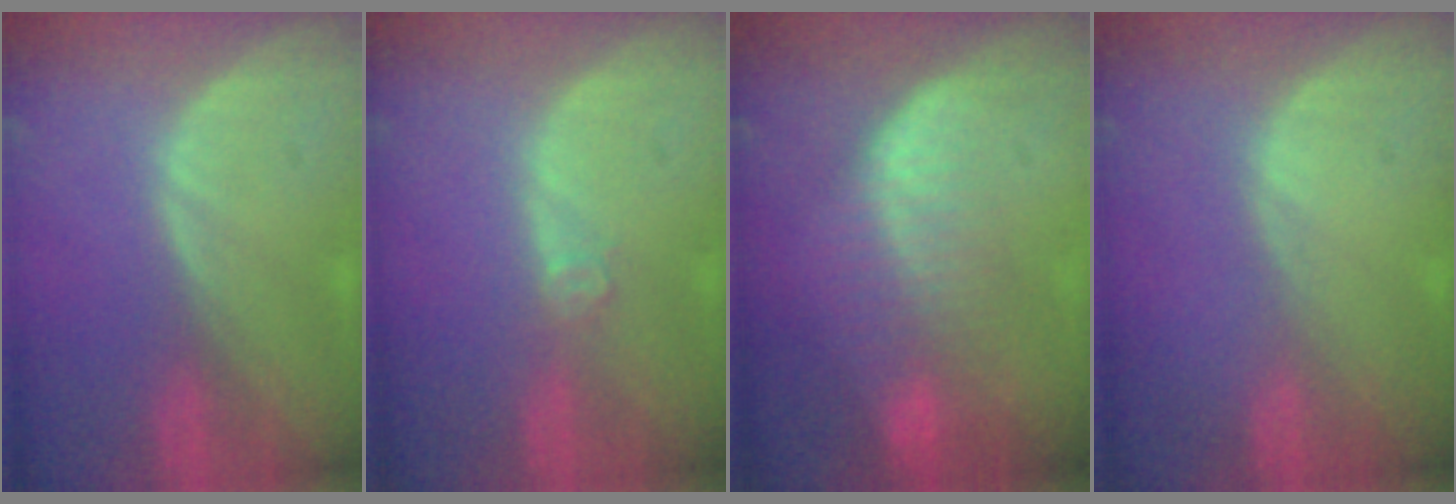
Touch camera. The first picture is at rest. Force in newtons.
{"total": 1.7, "press": 1.4, "slide": 1.0}
{"total": 7.5, "press": 6.7, "slide": 3.4}
{"total": 0.0}